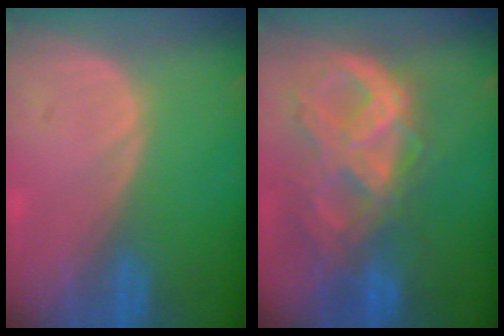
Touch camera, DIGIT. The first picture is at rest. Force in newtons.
{"total": 10.6, "press": 8.9, "slide": 5.7}